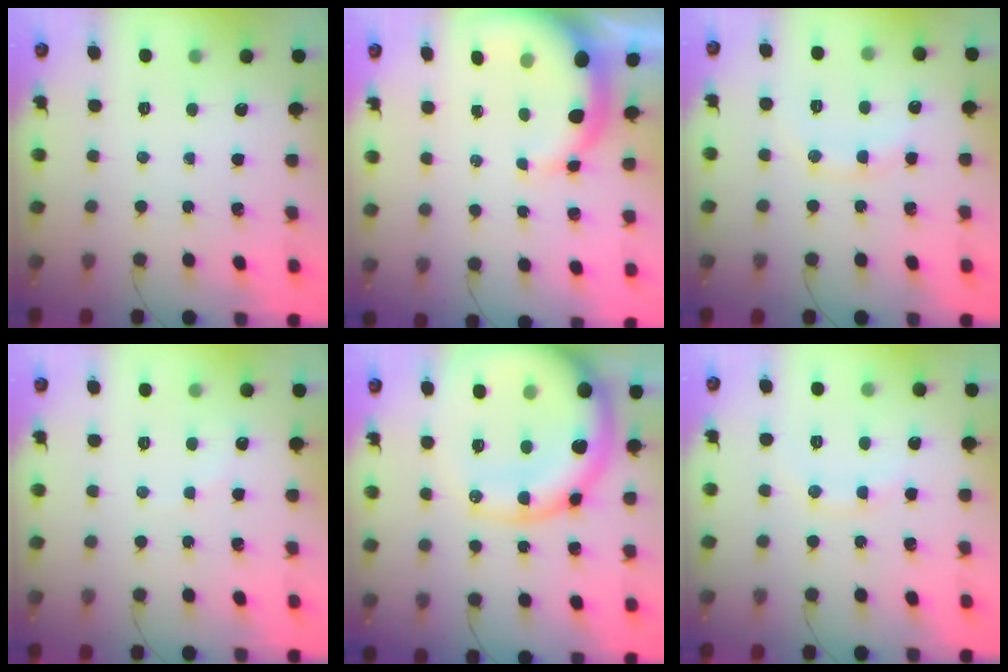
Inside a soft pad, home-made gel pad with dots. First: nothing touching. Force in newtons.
{"total": 9.1, "press": 8.9, "slide": 1.8}
{"total": 9.8, "press": 9.7, "slide": 1.0}
{"total": 3.4, "press": 3.2, "slide": 1.0}
{"total": 28.5, "press": 27.8, "slide": 6.0}
{"total": 8.6, "press": 8.6, "slide": 1.0}